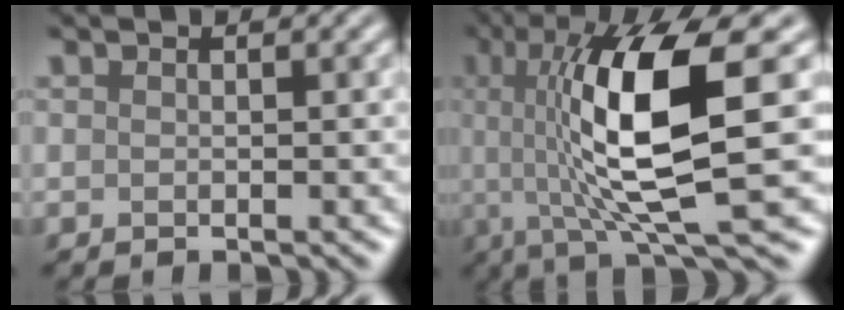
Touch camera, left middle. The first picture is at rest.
{"total": 11.6, "force": [1.1, 2.7, 11.2], "torque": [-0.182, -0.001, 0.025]}